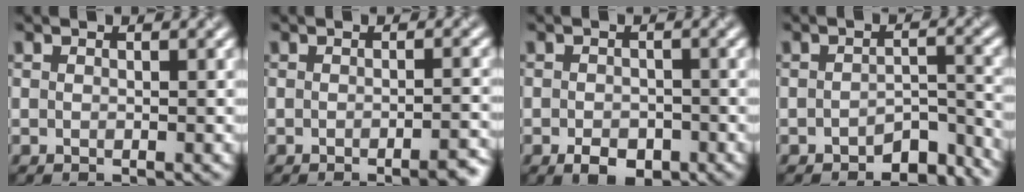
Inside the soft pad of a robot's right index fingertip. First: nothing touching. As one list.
[{"total": 2.3, "force": [-1.6, 0.5, 1.5], "torque": [-0.013, 0.003, -0.025]}, {"total": 2.7, "force": [-1.2, 1.7, 1.7], "torque": [-0.025, -0.003, -0.024]}, {"total": 4.6, "force": [-3.7, 2.0, 2.0], "torque": [-0.022, -0.003, -0.053]}]